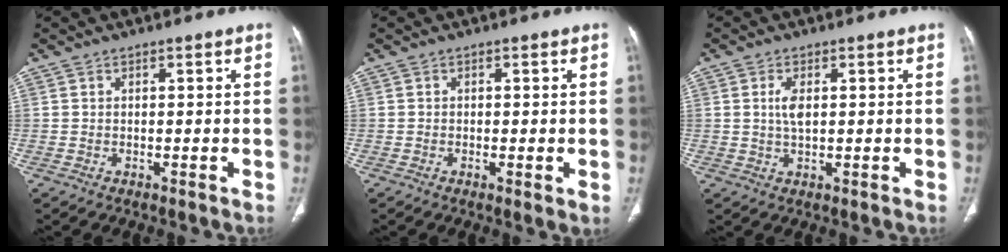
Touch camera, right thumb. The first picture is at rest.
{"total": 0.9, "force": [-0.2, 0.1, 0.9], "torque": [-0.021, -0.004, -0.005]}
{"total": 3.2, "force": [0.7, 1.5, 2.8], "torque": [-0.058, -0.002, 0.013]}